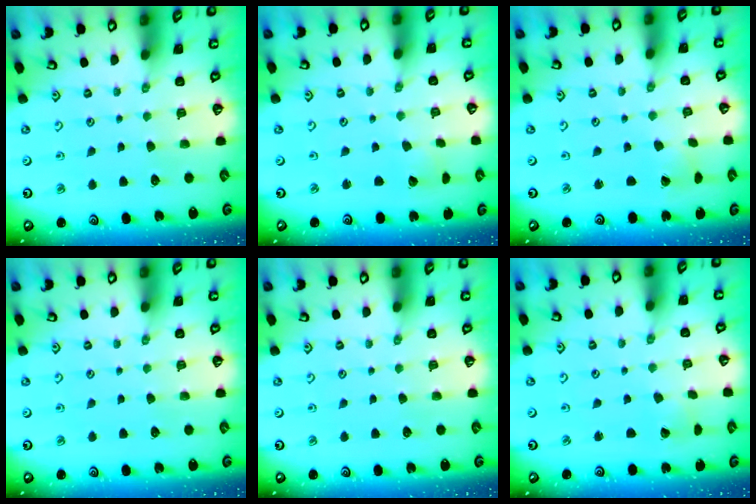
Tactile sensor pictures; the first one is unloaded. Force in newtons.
{"total": 2.6, "press": 2.6, "slide": 0.1}
{"total": 1.6, "press": 1.5, "slide": 0.4}
{"total": 0.0}
{"total": 0.0}
{"total": 1.5, "press": 1.5, "slide": 0.1}